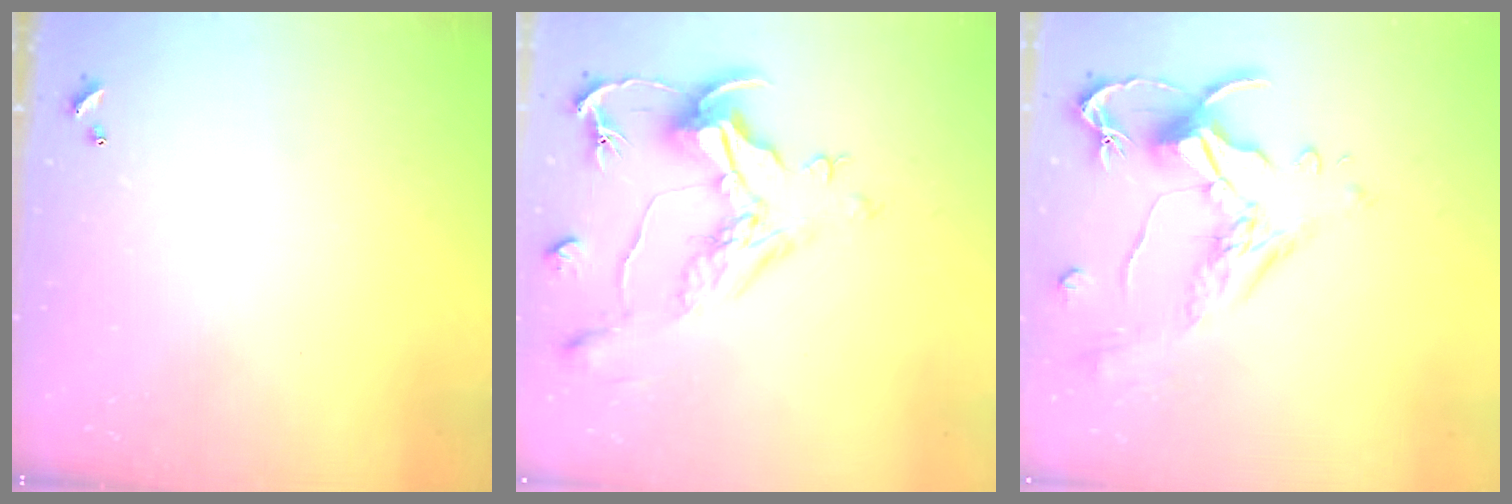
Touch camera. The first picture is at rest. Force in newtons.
{"total": 1.6, "press": 0.1, "slide": 1.6}
{"total": 1.5, "press": 1.0, "slide": 1.1}